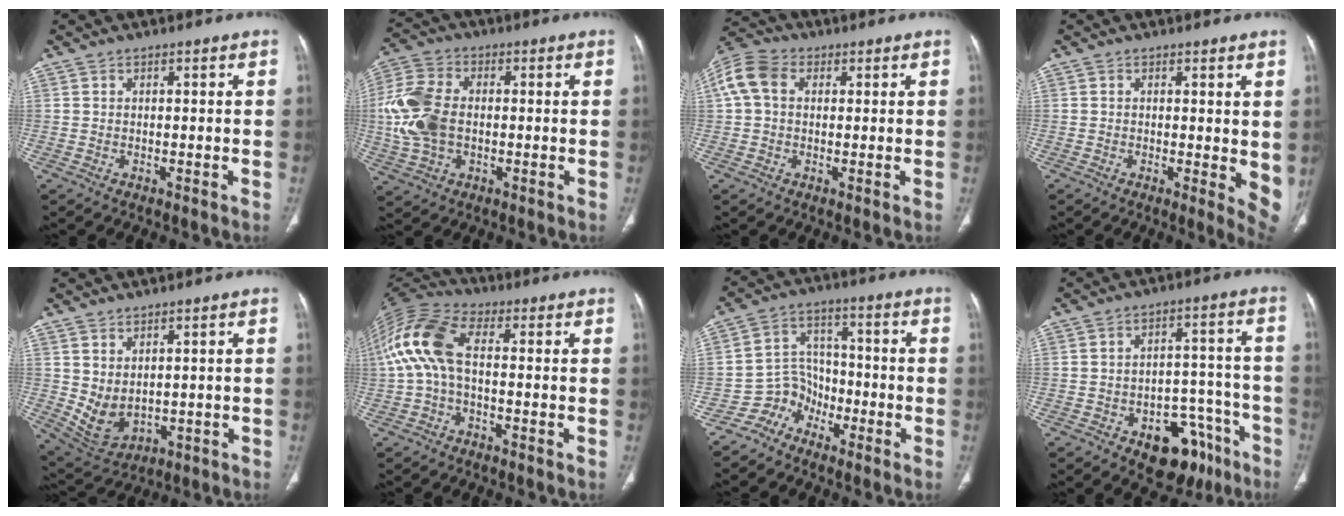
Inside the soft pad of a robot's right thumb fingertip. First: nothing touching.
{"total": 12.7, "force": [-0.4, 8.2, 9.6], "torque": [-0.214, 0.015, -0.007]}
{"total": 8.6, "force": [1.8, 6.3, 5.5], "torque": [-0.124, 0.030, 0.029]}
{"total": 6.0, "force": [0.4, 2.1, 5.7], "torque": [-0.063, -0.014, 0.004]}
{"total": 6.6, "force": [1.1, 4.3, 4.9], "torque": [-0.080, -0.013, 0.047]}
{"total": 12.4, "force": [0.0, 6.3, 10.7], "torque": [-0.236, 0.037, -0.010]}
{"total": 6.9, "force": [-4.8, 4.9, 0.2], "torque": [0.030, 0.058, -0.099]}
{"total": 12.9, "force": [-7.5, 7.8, 7.1], "torque": [-0.046, 0.064, -0.098]}